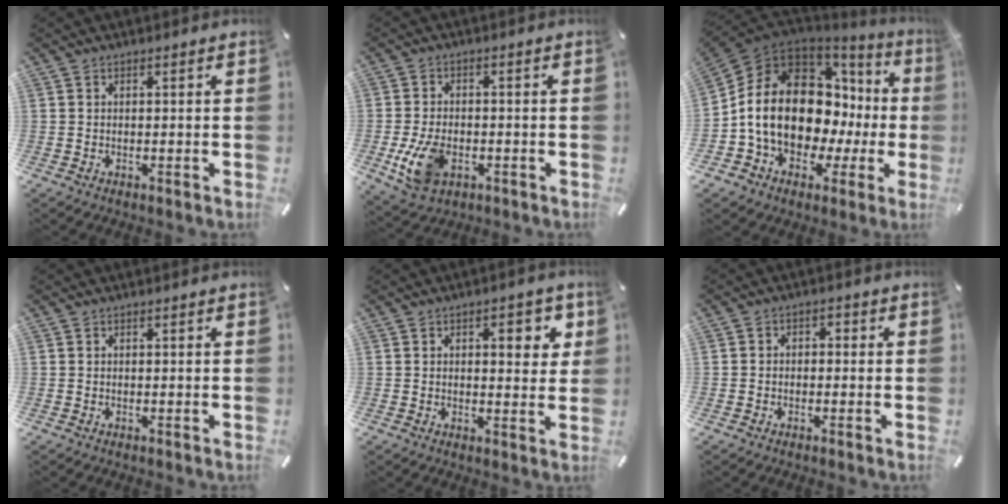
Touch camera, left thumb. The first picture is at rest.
{"total": 9.5, "force": [-2.6, 6.3, 6.7], "torque": [-0.146, -0.002, -0.045]}
{"total": 19.9, "force": [0.8, 14.4, 13.7], "torque": [-0.272, -0.023, 0.029]}
{"total": 0.0}
{"total": 6.2, "force": [2.0, 3.4, 4.8], "torque": [-0.050, -0.007, 0.023]}
{"total": 2.3, "force": [-1.6, 1.6, 0.7], "torque": [-0.011, 0.013, -0.032]}